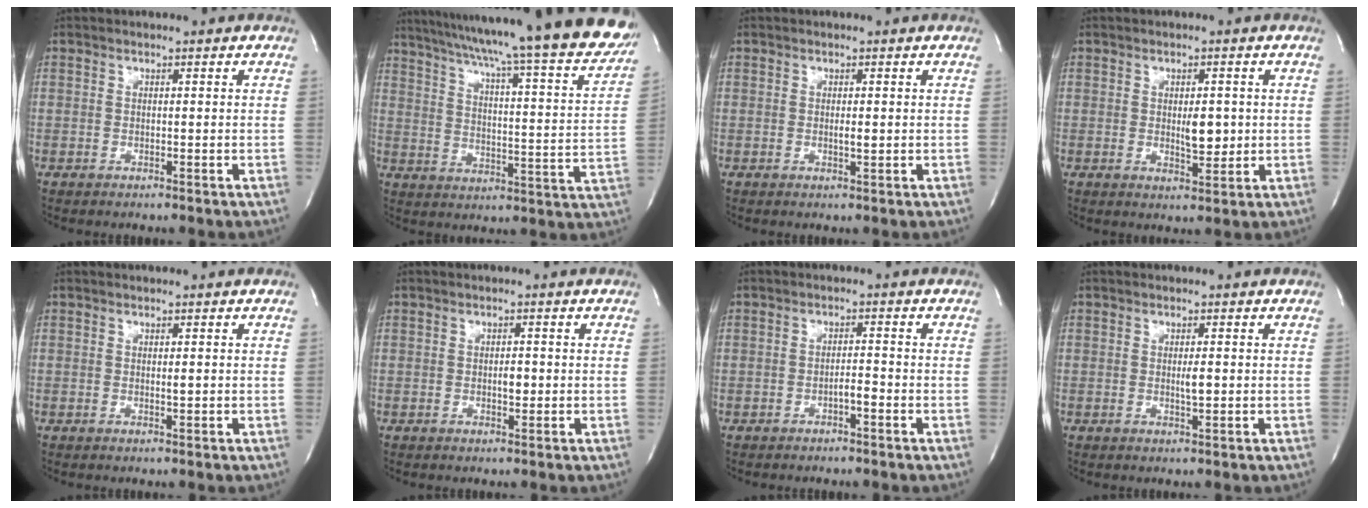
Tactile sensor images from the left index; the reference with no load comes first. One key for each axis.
{"total": 31.3, "fx": 27.4, "fy": 1.4, "fz": 15.2, "tx": -0.239, "ty": -0.072, "tz": 0.345}
{"total": 1.1, "fx": 0.0, "fy": 0.2, "fz": 1.1, "tx": -0.021, "ty": -0.002, "tz": 0.000}
{"total": 3.7, "fx": 0.2, "fy": 1.5, "fz": 3.4, "tx": -0.055, "ty": -0.005, "tz": 0.007}
{"total": 0.7, "fx": 0.1, "fy": 0.1, "fz": 0.7, "tx": -0.015, "ty": -0.003, "tz": 0.001}
{"total": 1.7, "fx": -0.1, "fy": 0.7, "fz": 1.5, "tx": -0.025, "ty": 0.000, "tz": -0.001}
{"total": 1.8, "fx": -1.0, "fy": 0.3, "fz": 1.5, "tx": -0.024, "ty": 0.002, "tz": -0.017}
{"total": 1.7, "fx": 0.0, "fy": 0.2, "fz": 1.7, "tx": -0.032, "ty": -0.002, "tz": 0.001}